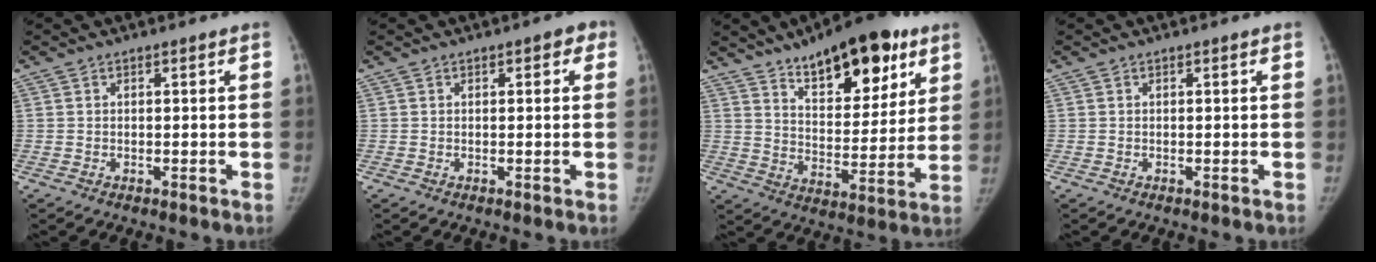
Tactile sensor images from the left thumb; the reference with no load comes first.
{"total": 2.5, "force": [0.9, 1.3, 1.9], "torque": [-0.008, 0.003, 0.005]}
{"total": 19.9, "force": [12.2, 8.5, 13.2], "torque": [-0.148, -0.056, 0.193]}
{"total": 0.0}